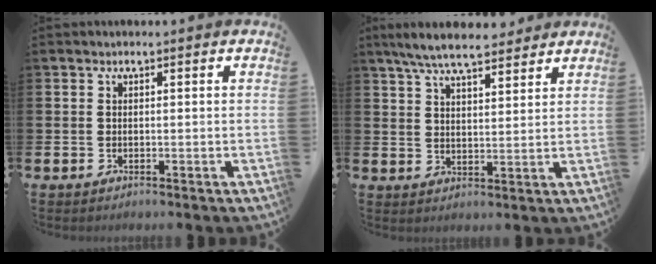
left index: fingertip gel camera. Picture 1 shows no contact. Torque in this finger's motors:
{"motor_torque": [0.50, -0.61, 0.68, 0.21]}